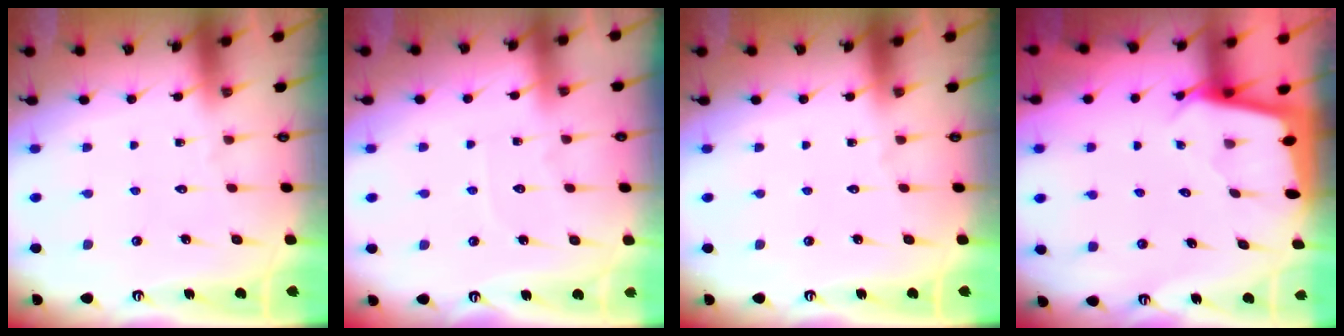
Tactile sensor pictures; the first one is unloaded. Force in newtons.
{"total": 3.9, "press": 3.9, "slide": 0.2}
{"total": 0.0}
{"total": 2.3, "press": 2.3, "slide": 0.1}